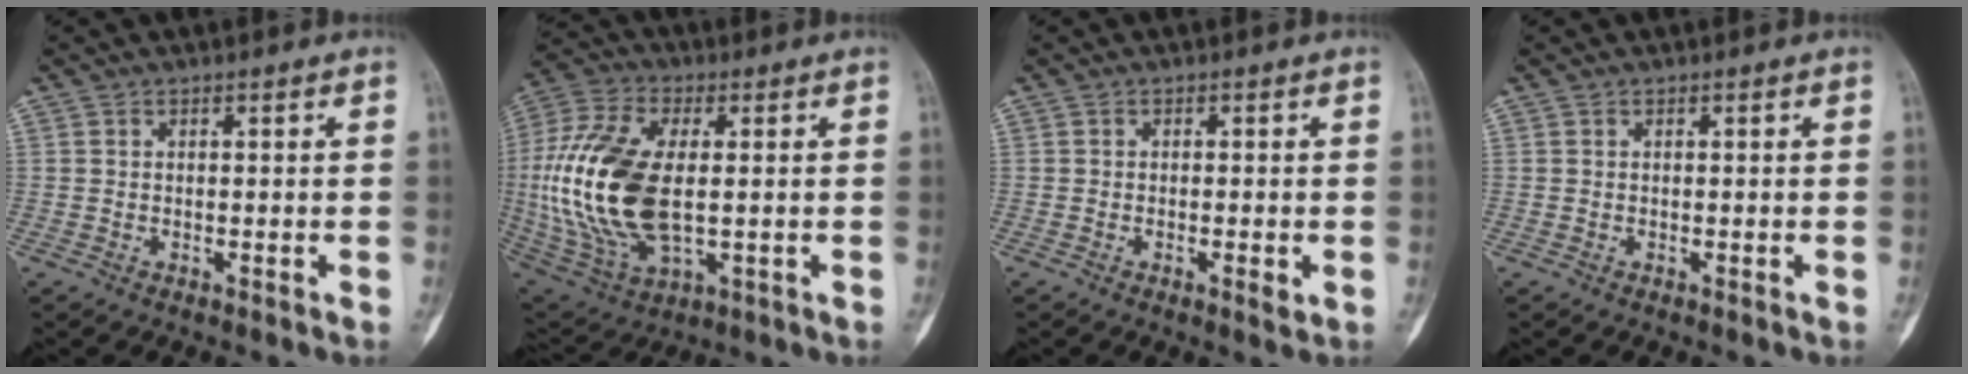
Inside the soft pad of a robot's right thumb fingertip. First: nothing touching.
{"total": 22.4, "force": [0.1, 11.9, 19.0], "torque": [-0.414, -0.008, 0.011]}
{"total": 2.1, "force": [-0.7, 0.6, 1.9], "torque": [-0.034, -0.005, -0.010]}
{"total": 0.0}